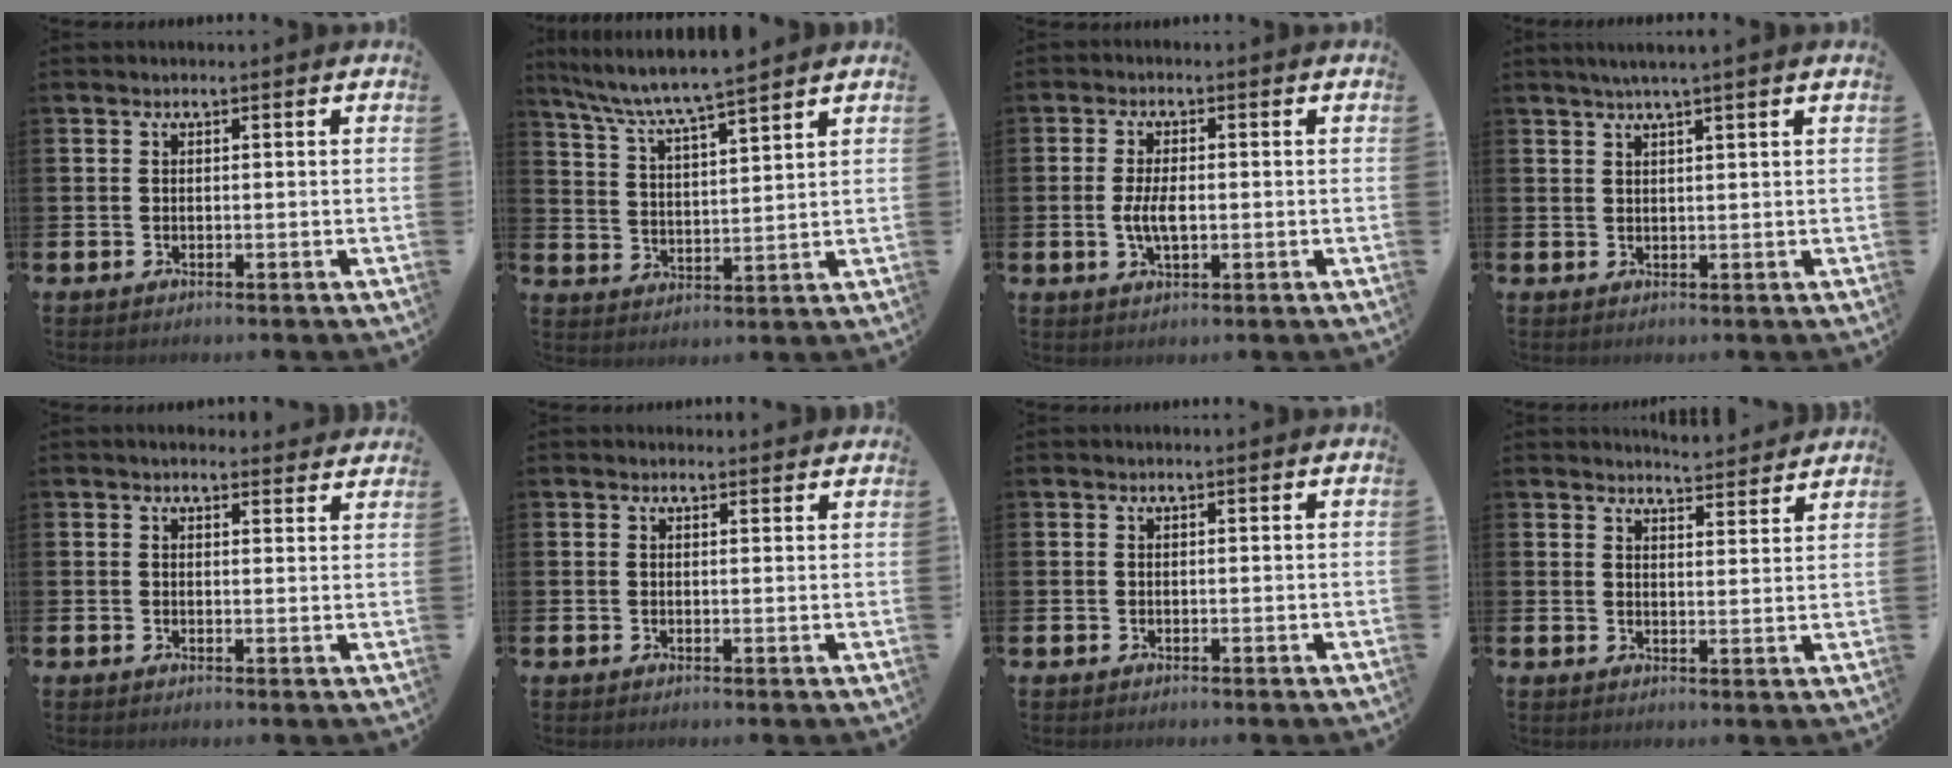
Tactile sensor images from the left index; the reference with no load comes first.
{"total": 6.7, "force": [6.3, 0.0, 2.0], "torque": [-0.069, -0.036, 0.110]}
{"total": 4.0, "force": [-0.3, 1.8, 3.6], "torque": [-0.074, 0.001, -0.009]}
{"total": 2.3, "force": [2.0, -0.5, 1.1], "torque": [-0.028, 0.001, 0.037]}
{"total": 2.5, "force": [2.4, 0.4, 0.1], "torque": [-0.005, -0.009, 0.044]}
{"total": 1.4, "force": [1.3, 0.3, 0.1], "torque": [0.005, -0.004, 0.023]}
{"total": 0.0}
{"total": 4.7, "force": [4.7, 0.1, 0.0], "torque": [-0.001, -0.032, 0.085]}